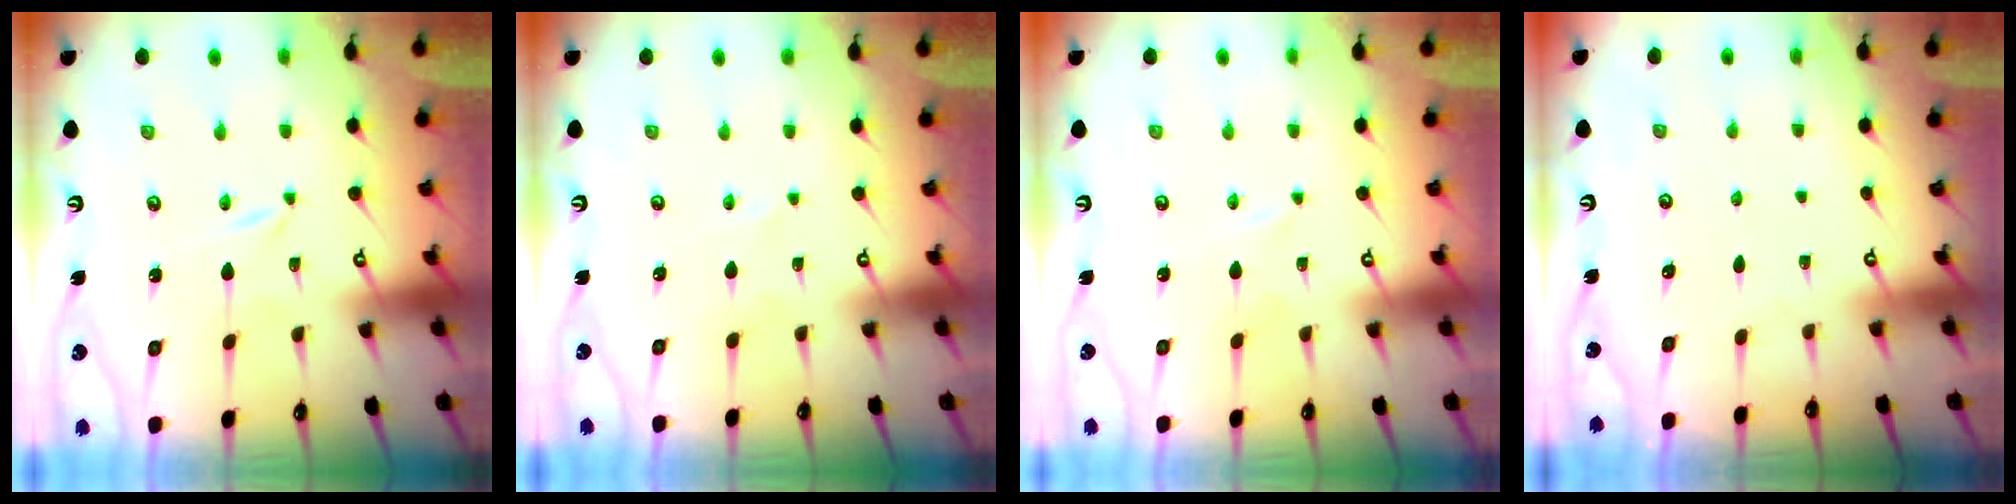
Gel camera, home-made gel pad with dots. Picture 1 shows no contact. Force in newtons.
{"total": 0.9, "press": 0.9, "slide": 0.2}
{"total": 1.7, "press": 1.7, "slide": 0.3}
{"total": 0.0}